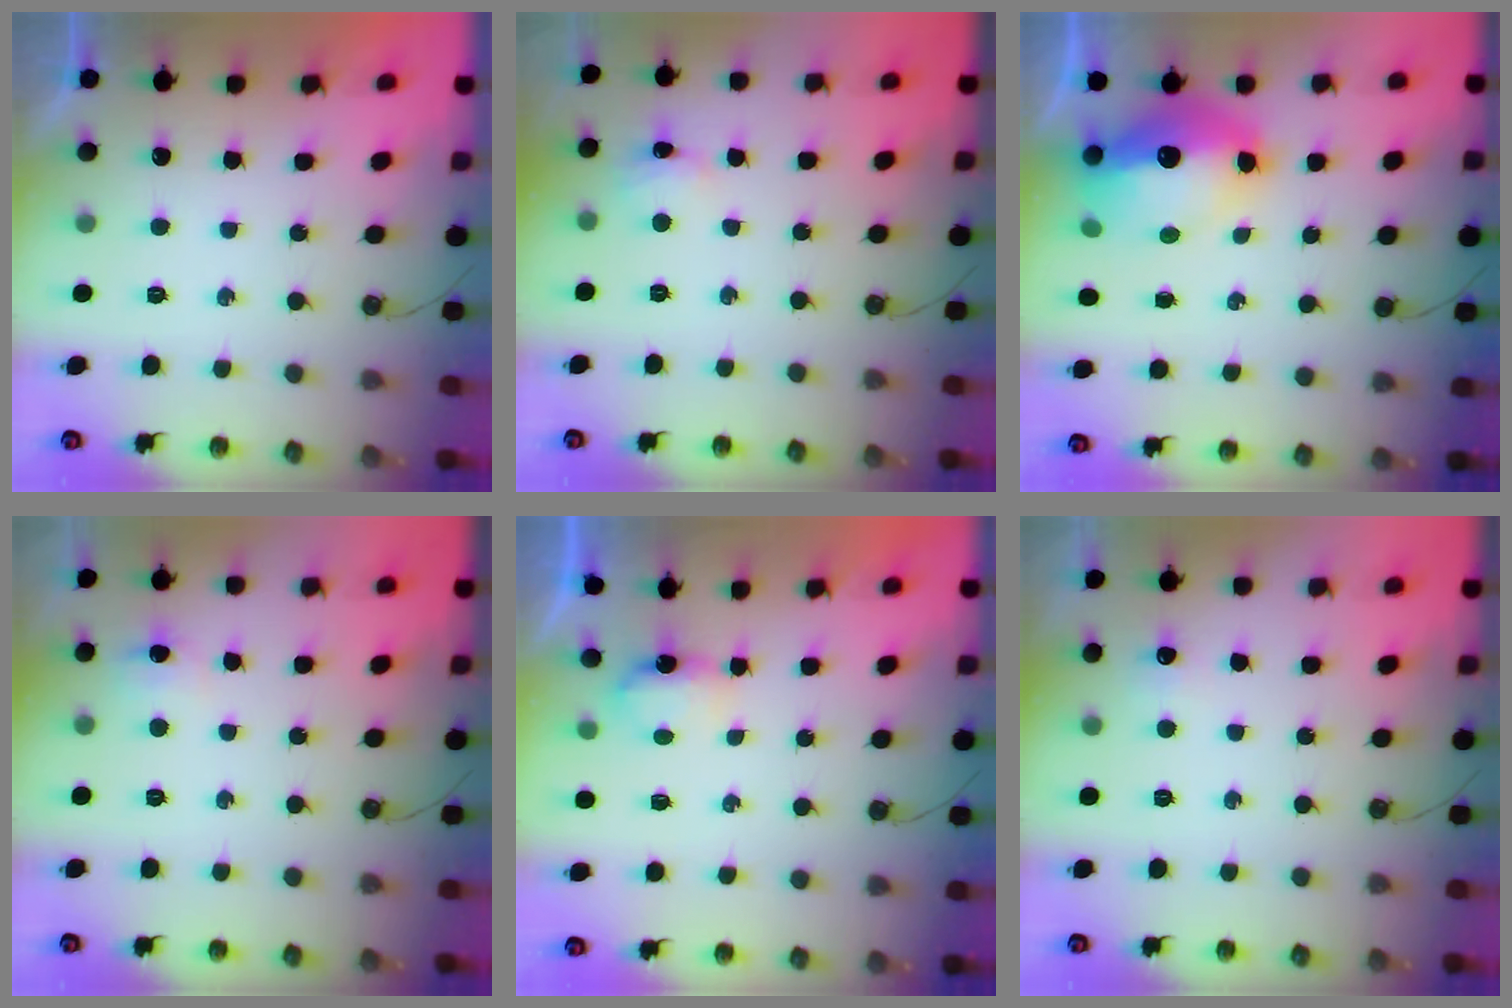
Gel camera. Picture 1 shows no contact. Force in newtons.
{"total": 2.9, "press": 2.9, "slide": 0.5}
{"total": 14.2, "press": 14.2, "slide": 1.4}
{"total": 4.3, "press": 4.1, "slide": 1.4}
{"total": 3.4, "press": 3.3, "slide": 0.6}
{"total": 4.4, "press": 4.4, "slide": 0.6}